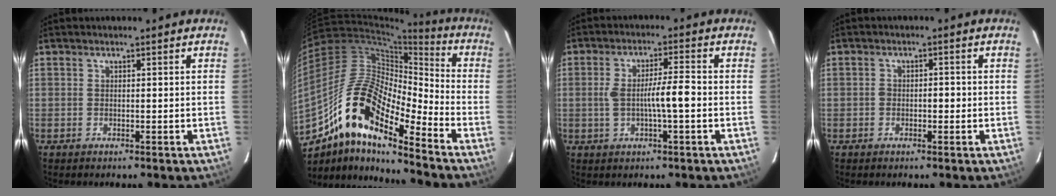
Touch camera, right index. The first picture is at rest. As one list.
[{"total": 16.4, "force": [-9.9, 4.4, 12.4], "torque": [-0.234, 0.033, -0.169]}, {"total": 6.1, "force": [-0.8, 0.5, 6.0], "torque": [-0.112, 0.008, -0.012]}, {"total": 1.8, "force": [-0.4, 1.1, 1.4], "torque": [-0.018, 0.008, -0.007]}]